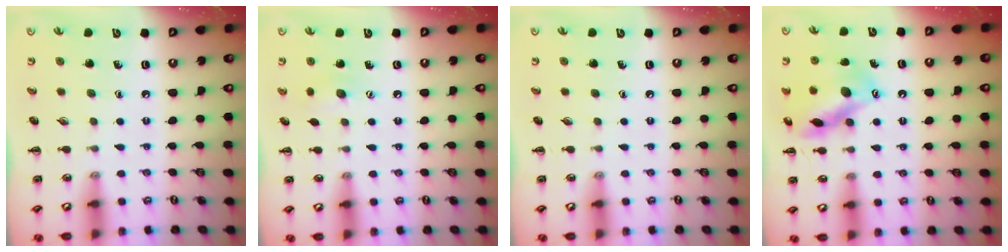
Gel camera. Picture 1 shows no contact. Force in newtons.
{"total": 6.7, "press": 6.5, "slide": 1.4}
{"total": 0.0}
{"total": 14.5, "press": 14.4, "slide": 1.6}